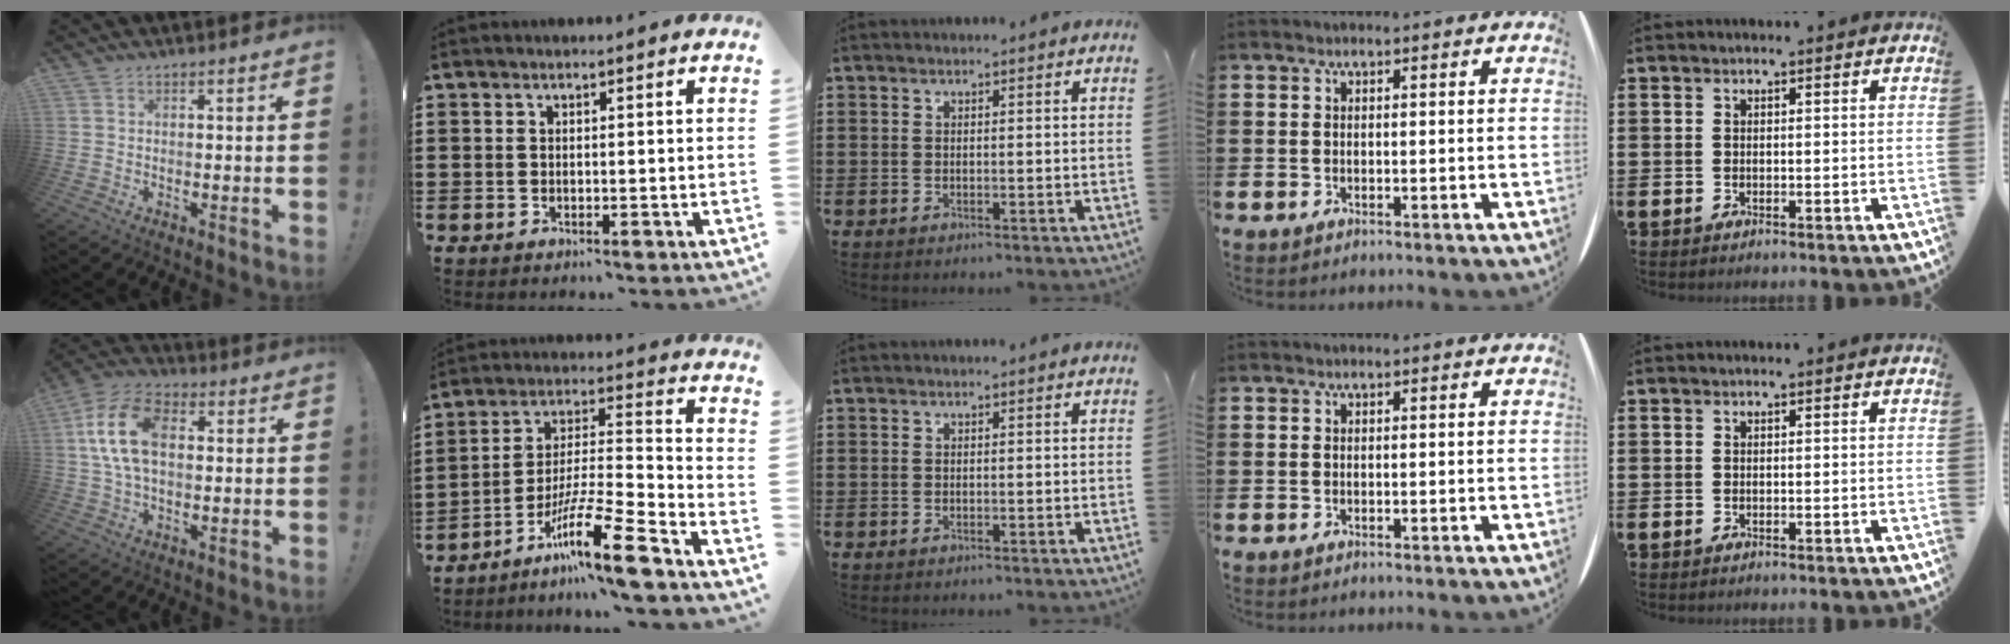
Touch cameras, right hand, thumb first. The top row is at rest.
{"thumb": {"total": 14.6, "force": [2.5, 8.9, 11.3], "torque": [-0.213, 0.005, 0.044]}, "index": {"total": 13.1, "force": [-9.4, 0.7, 9.1], "torque": [-0.169, 0.005, -0.179]}}